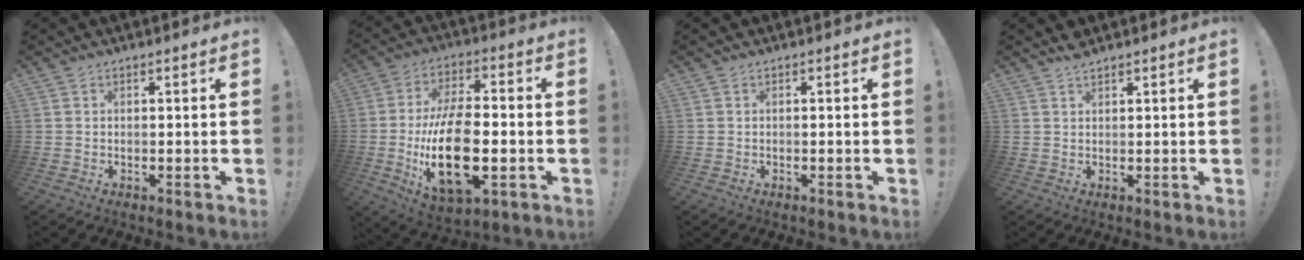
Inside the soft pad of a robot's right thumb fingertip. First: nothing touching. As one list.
[{"total": 21.2, "force": [-3.8, 10.4, 18.0], "torque": [-0.333, -0.002, -0.057]}, {"total": 0.0}, {"total": 2.4, "force": [2.2, 0.6, 0.6], "torque": [0.002, -0.012, 0.037]}]